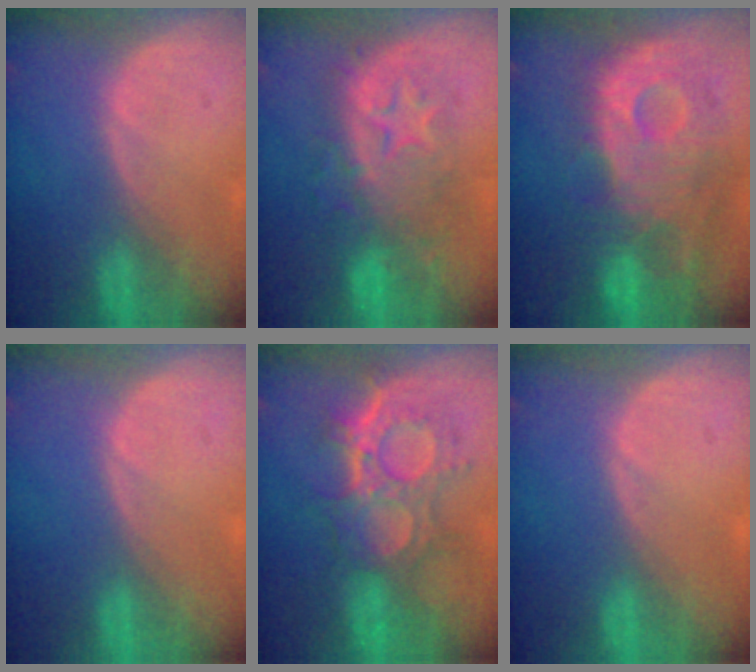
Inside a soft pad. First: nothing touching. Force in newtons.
{"total": 8.4, "press": 8.4, "slide": 0.2}
{"total": 12.1, "press": 10.8, "slide": 5.4}
{"total": 0.0}
{"total": 9.9, "press": 9.6, "slide": 2.6}
{"total": 0.0}